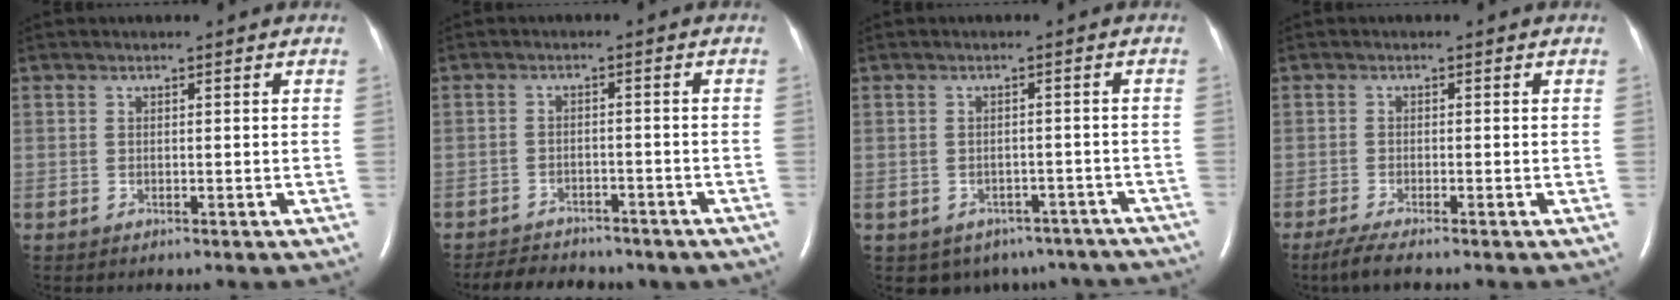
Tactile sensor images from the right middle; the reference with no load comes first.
{"total": 9.7, "force": [-8.1, 4.1, 3.6], "torque": [-0.071, 0.008, -0.100]}
{"total": 10.9, "force": [-8.5, 6.2, 2.5], "torque": [-0.032, 0.008, -0.085]}
{"total": 3.4, "force": [-2.6, -0.1, 2.1], "torque": [-0.050, -0.011, -0.050]}